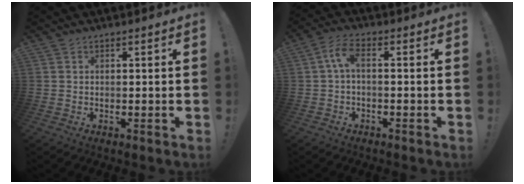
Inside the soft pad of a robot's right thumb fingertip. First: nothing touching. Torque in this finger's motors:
{"motor_torque": [-0.05, 0.05, -0.02, 0.01, 0.04]}